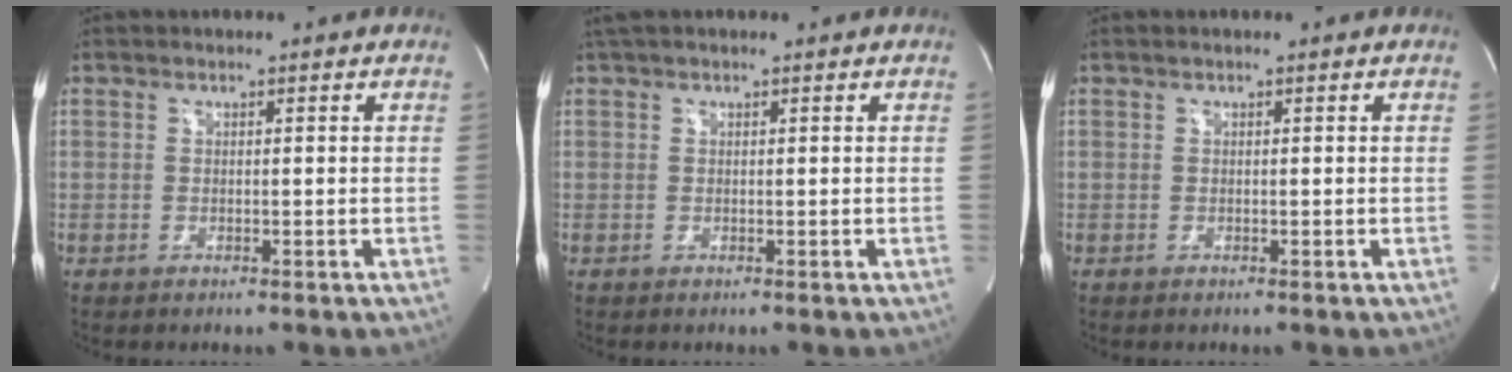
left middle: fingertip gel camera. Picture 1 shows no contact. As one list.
[{"total": 2.7, "force": [2.1, 0.7, 1.5], "torque": [-0.036, 0.033, 0.041]}, {"total": 0.0}]